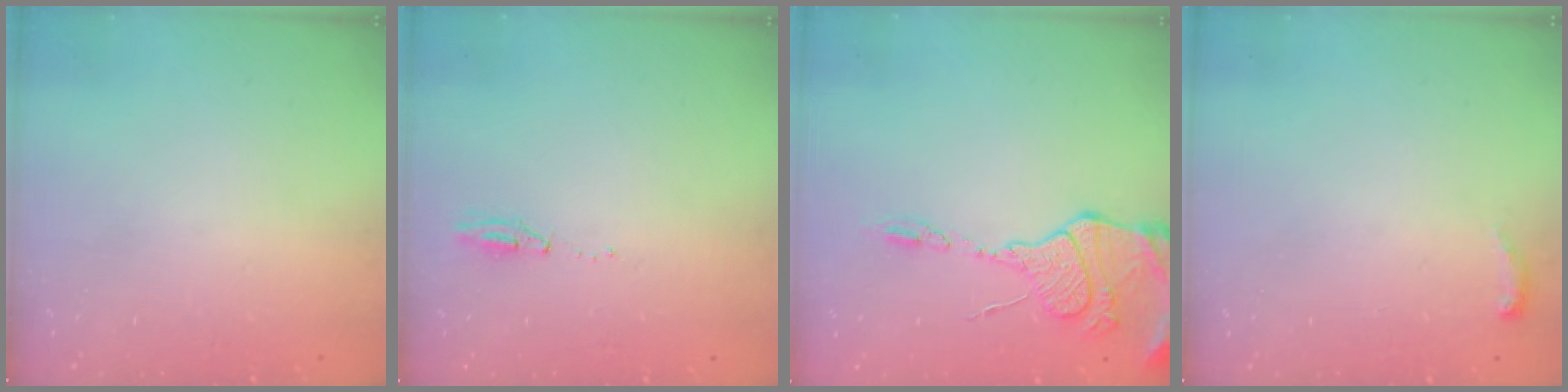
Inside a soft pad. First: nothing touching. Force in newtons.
{"total": 5.0, "press": 3.7, "slide": 3.3}
{"total": 13.6, "press": 13.5, "slide": 1.1}
{"total": 6.9, "press": 2.8, "slide": 6.3}